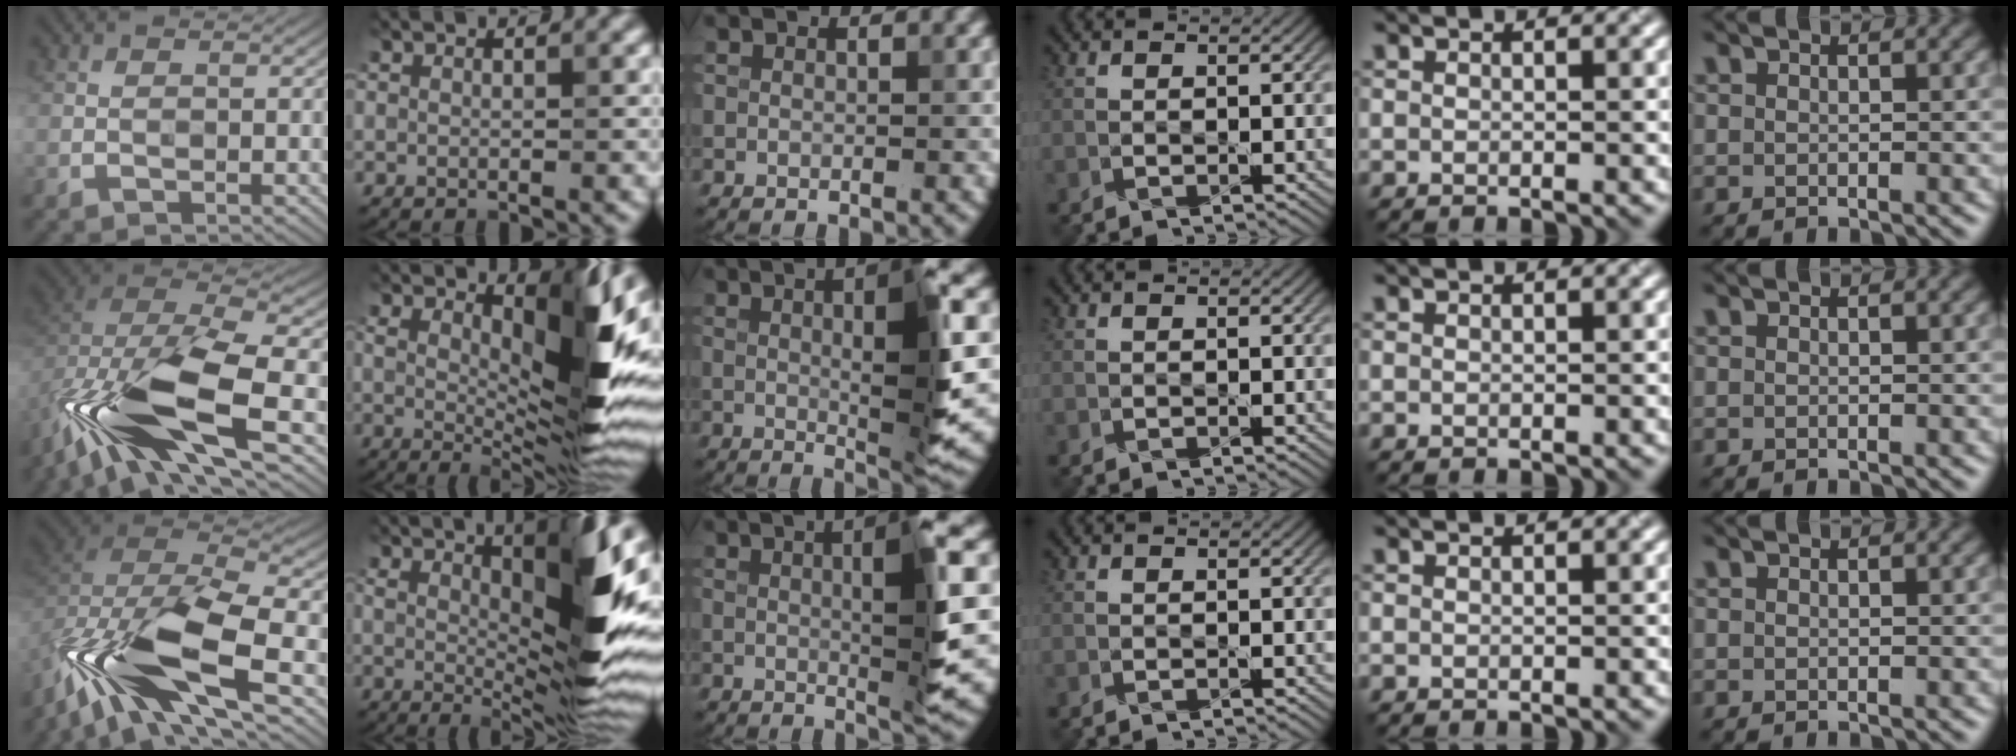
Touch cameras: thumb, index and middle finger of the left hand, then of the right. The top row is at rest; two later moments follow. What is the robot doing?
{"motion": "shake", "object": "box of matches"}